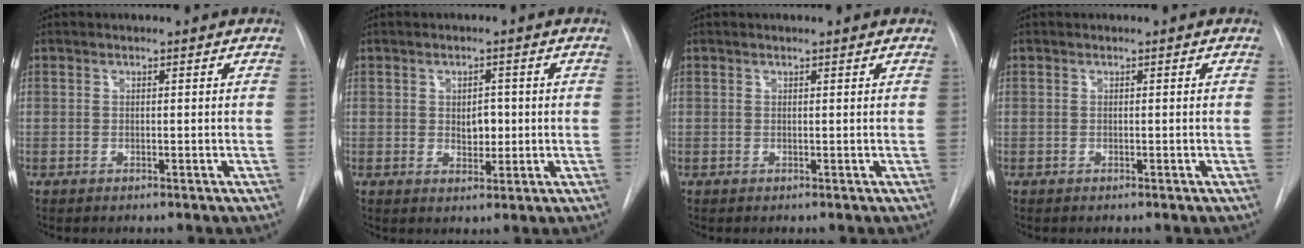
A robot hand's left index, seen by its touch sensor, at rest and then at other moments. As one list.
[{"total": 3.1, "force": [0.2, 2.0, 2.4], "torque": [-0.031, -0.001, 0.008]}, {"total": 1.1, "force": [1.0, -0.1, 0.5], "torque": [-0.011, 0.009, 0.016]}, {"total": 0.0}]